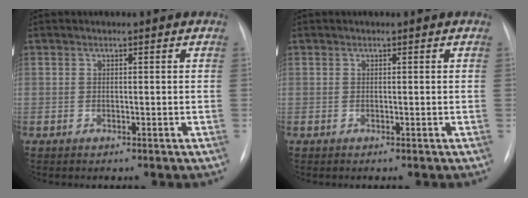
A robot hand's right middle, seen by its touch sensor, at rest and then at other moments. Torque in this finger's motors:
{"motor_torque": [0.00, 0.00, 0.00, 0.00]}